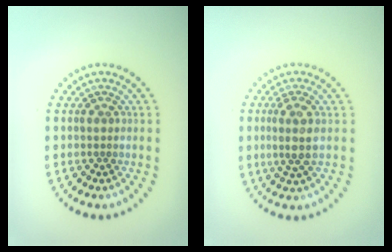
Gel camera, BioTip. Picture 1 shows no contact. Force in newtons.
{"total": 2.5, "press": 2.2, "slide": 1.1}